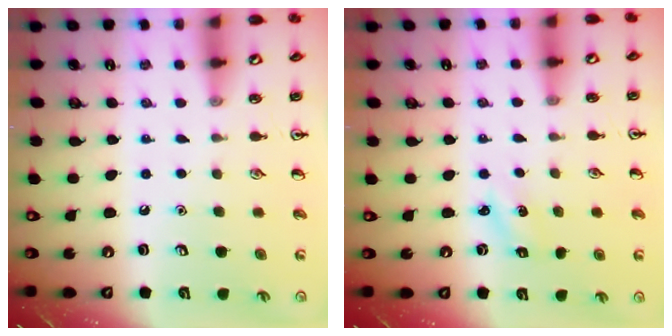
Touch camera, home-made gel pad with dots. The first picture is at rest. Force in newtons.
{"total": 1.6, "press": 1.5, "slide": 0.6}